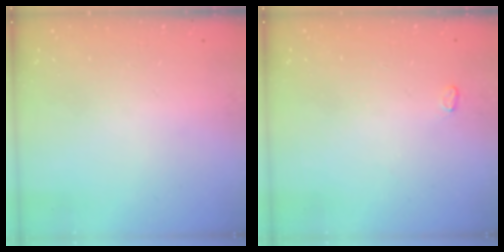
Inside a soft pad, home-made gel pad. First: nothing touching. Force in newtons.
{"total": 2.6, "press": 2.6, "slide": 0.3}